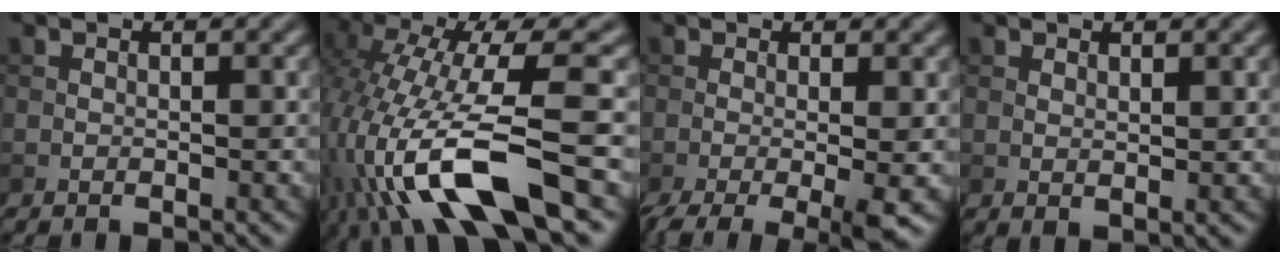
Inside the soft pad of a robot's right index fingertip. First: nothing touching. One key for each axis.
{"total": 13.8, "fx": -5.8, "fy": 3.7, "fz": 11.9, "tx": -0.244, "ty": 0.004, "tz": -0.098}
{"total": 6.7, "fx": -2.3, "fy": 1.7, "fz": 6.1, "tx": -0.102, "ty": -0.018, "tz": -0.034}
{"total": 0.9, "fx": 0.6, "fy": 0.3, "fz": 0.6, "tx": -0.013, "ty": -0.004, "tz": 0.015}